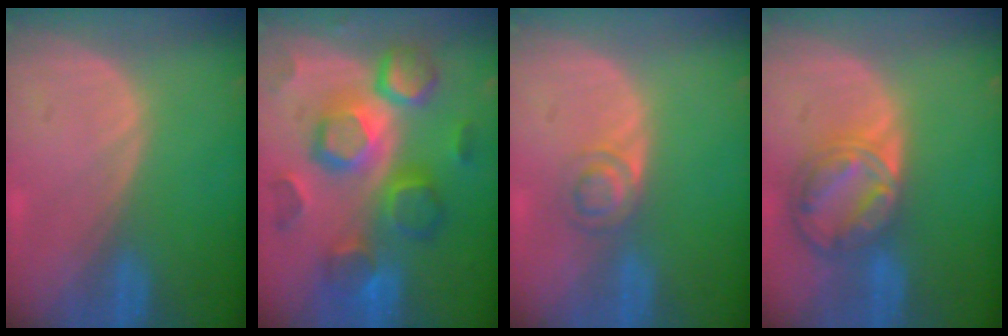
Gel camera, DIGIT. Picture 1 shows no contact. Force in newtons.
{"total": 12.4, "press": 12.4, "slide": 1.1}
{"total": 3.3, "press": 3.3, "slide": 0.4}
{"total": 8.7, "press": 7.4, "slide": 4.6}